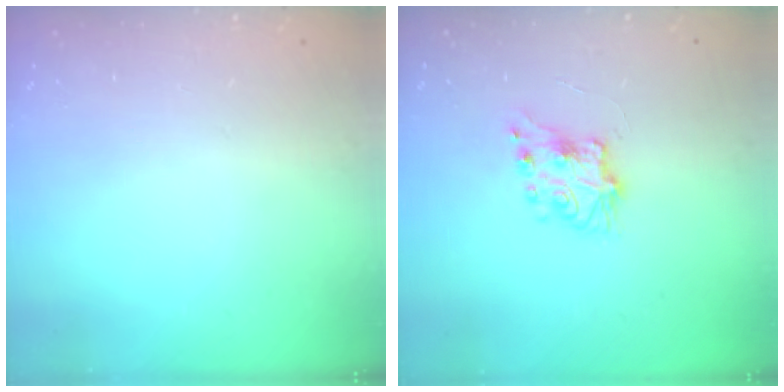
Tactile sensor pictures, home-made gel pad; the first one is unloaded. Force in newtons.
{"total": 7.8, "press": 7.8, "slide": 0.3}